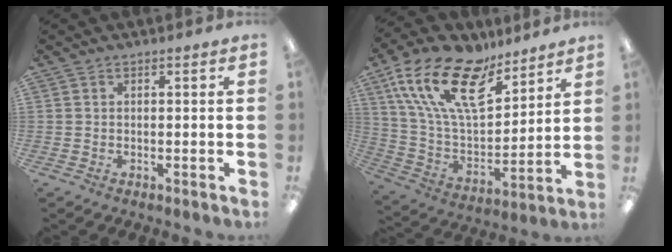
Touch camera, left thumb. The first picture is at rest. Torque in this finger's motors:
{"motor_torque": [0.41, 0.38, 1.36, -1.41, 0.53]}